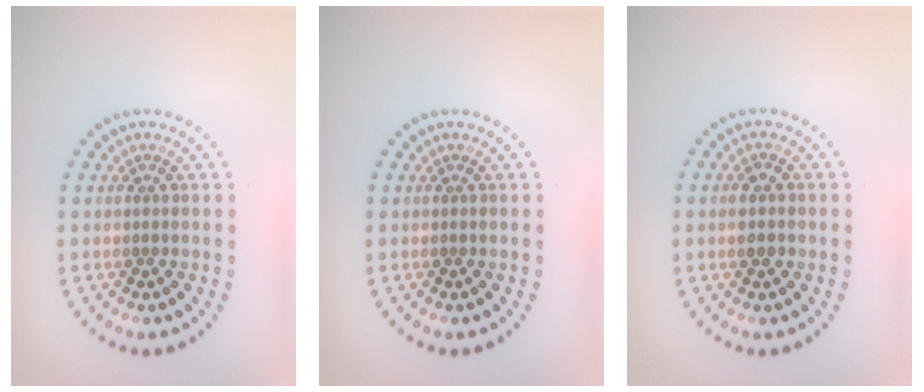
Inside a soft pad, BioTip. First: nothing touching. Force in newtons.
{"total": 0.0}
{"total": 1.3, "press": 1.3, "slide": 0.2}